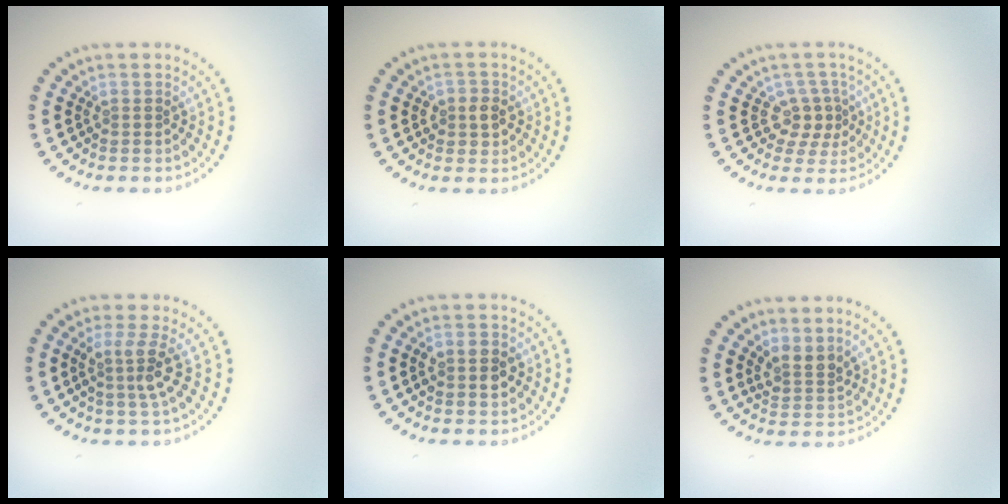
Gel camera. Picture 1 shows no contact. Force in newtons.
{"total": 1.8, "press": 1.7, "slide": 0.7}
{"total": 2.3, "press": 1.8, "slide": 1.4}
{"total": 2.7, "press": 2.0, "slide": 1.8}
{"total": 3.1, "press": 3.1, "slide": 0.1}
{"total": 2.3, "press": 1.7, "slide": 1.6}